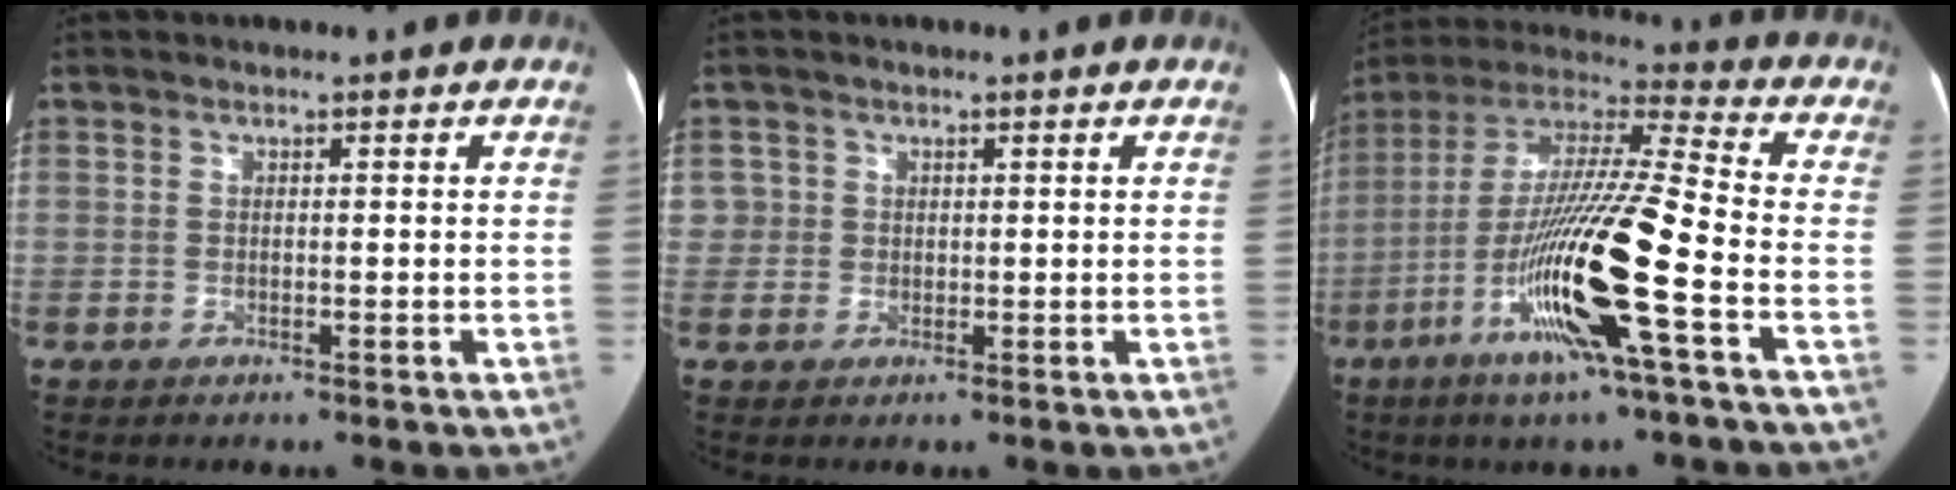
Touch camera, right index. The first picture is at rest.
{"total": 2.7, "force": [0.6, 2.6, -0.2], "torque": [0.025, 0.012, 0.010]}
{"total": 19.5, "force": [-6.8, -0.1, 18.2], "torque": [-0.363, -0.016, -0.132]}